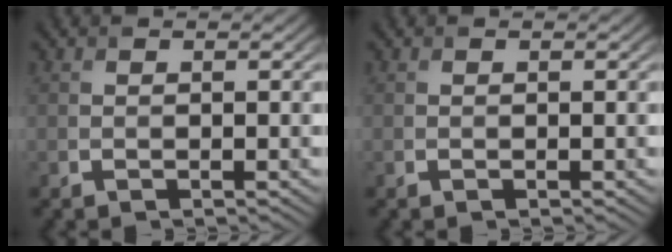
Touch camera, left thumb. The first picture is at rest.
{"total": 0.0}